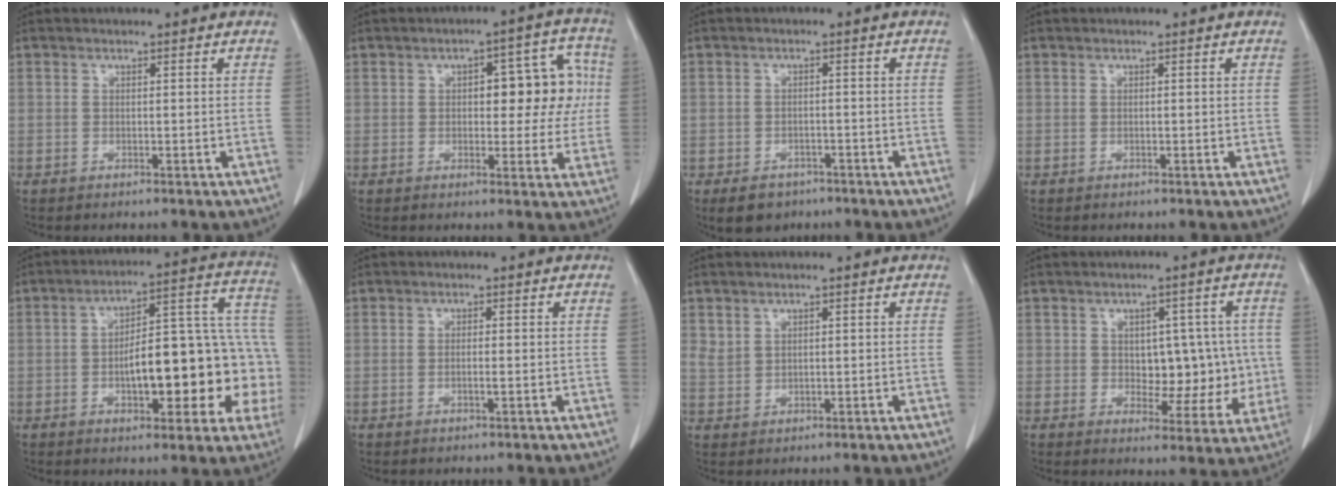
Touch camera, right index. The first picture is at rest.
{"total": 11.9, "force": [1.3, 5.3, 10.6], "torque": [-0.132, 0.042, 0.025]}
{"total": 7.2, "force": [-4.2, 5.2, 2.7], "torque": [-0.046, 0.006, -0.052]}
{"total": 0.0}
{"total": 21.1, "force": [-3.7, 7.3, 19.4], "torque": [-0.220, 0.054, -0.038]}
{"total": 1.5, "force": [-0.3, 0.5, 1.4], "torque": [-0.032, 0.000, -0.004]}
{"total": 2.5, "force": [1.1, 2.0, 0.9], "torque": [-0.022, 0.007, 0.032]}
{"total": 11.3, "force": [0.3, 7.0, 8.8], "torque": [-0.111, 0.029, 0.027]}